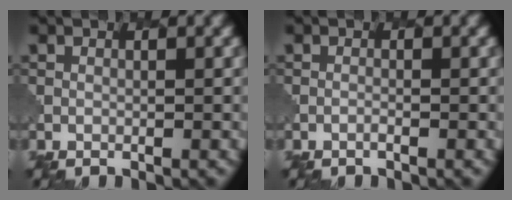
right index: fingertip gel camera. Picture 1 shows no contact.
{"total": 0.0}